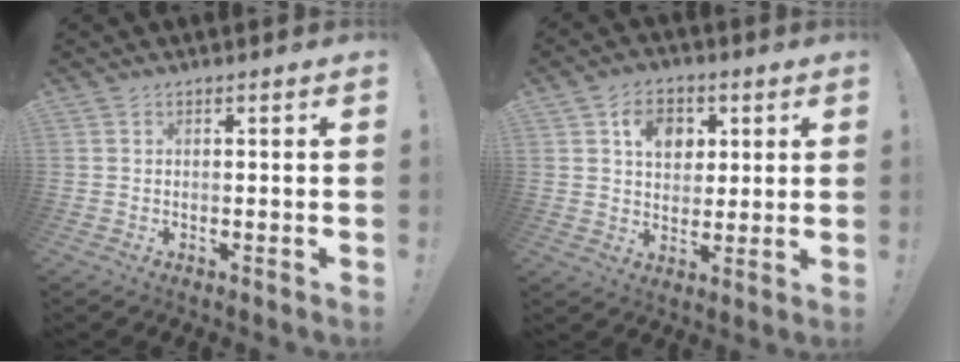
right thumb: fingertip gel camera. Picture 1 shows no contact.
{"total": 9.4, "force": [3.9, 7.3, 4.5], "torque": [-0.063, -0.010, 0.073]}